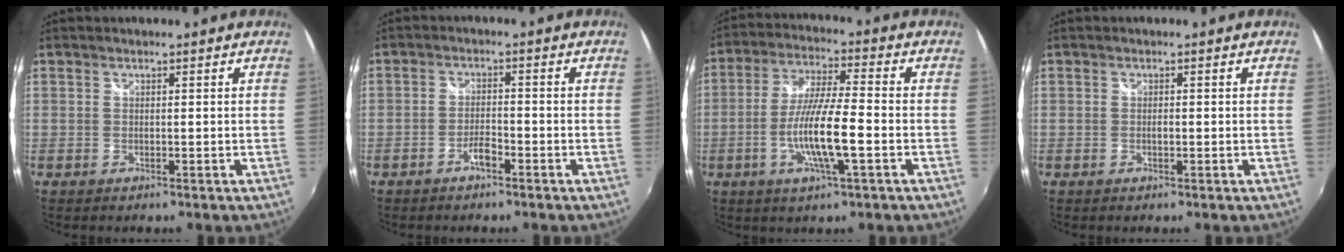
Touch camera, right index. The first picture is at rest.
{"total": 2.8, "force": [-2.0, 0.7, 1.8], "torque": [-0.044, 0.003, -0.039]}
{"total": 11.2, "force": [-3.4, 1.1, 10.6], "torque": [-0.208, -0.007, -0.064]}
{"total": 0.7, "force": [-0.2, 0.3, 0.6], "torque": [-0.011, 0.000, -0.003]}